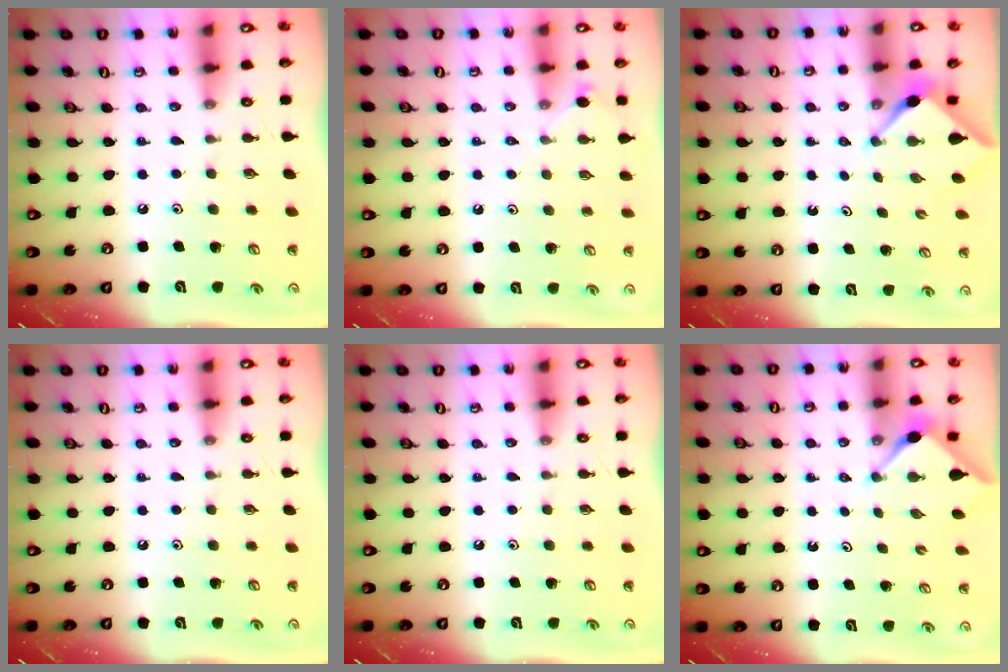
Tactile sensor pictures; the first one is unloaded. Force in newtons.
{"total": 3.8, "press": 3.7, "slide": 0.7}
{"total": 2.9, "press": 2.9, "slide": 0.4}
{"total": 0.0}
{"total": 0.0}
{"total": 2.9, "press": 2.9, "slide": 0.4}